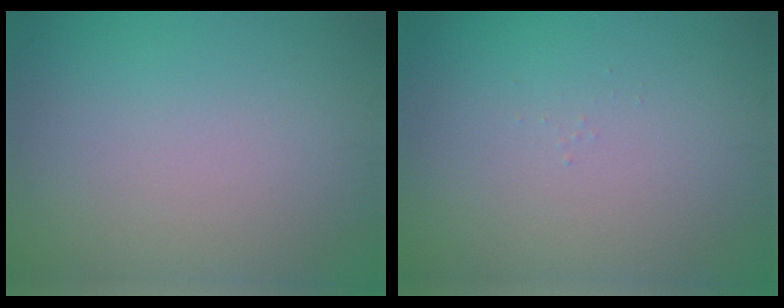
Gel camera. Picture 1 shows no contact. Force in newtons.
{"total": 0.0}